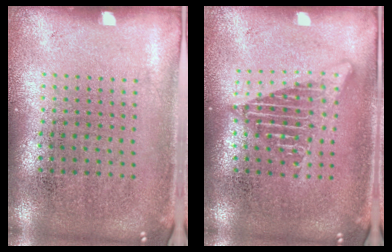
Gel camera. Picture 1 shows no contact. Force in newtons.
{"total": 2.4, "press": 2.4, "slide": 0.2}